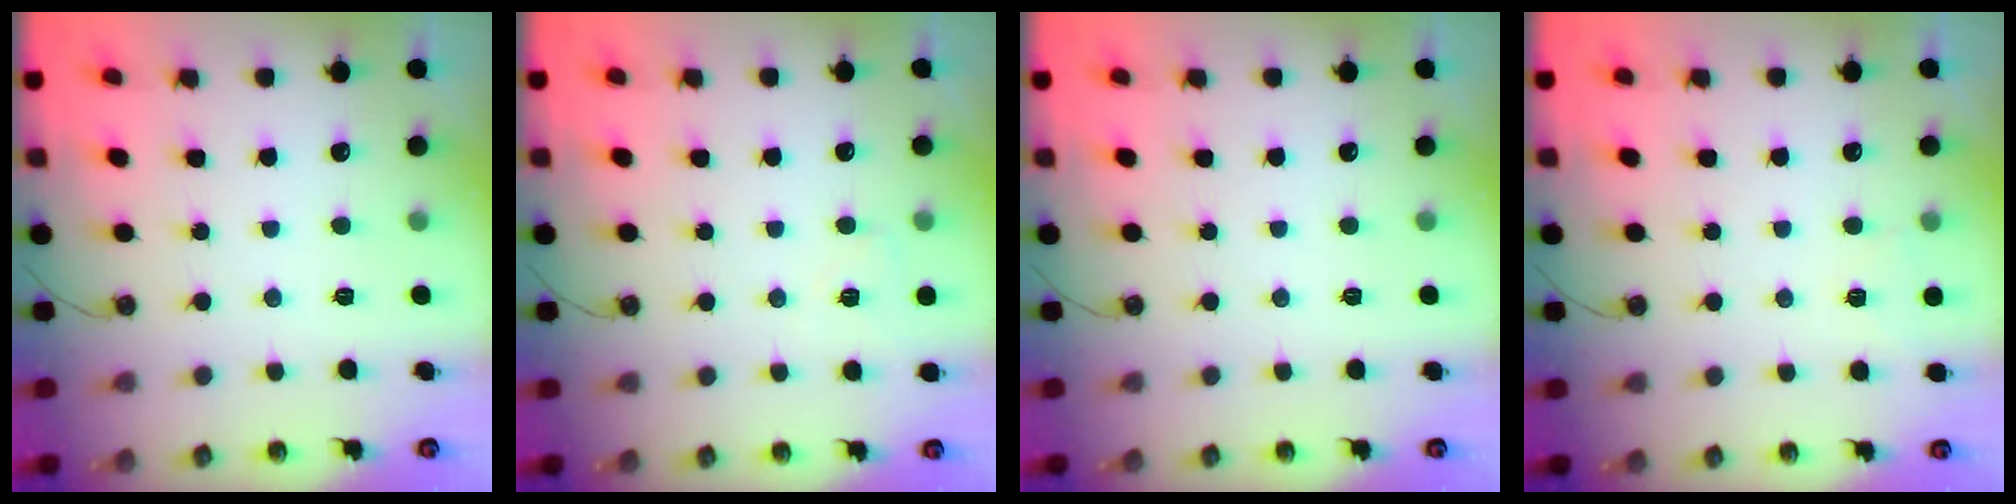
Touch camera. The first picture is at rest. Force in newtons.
{"total": 5.1, "press": 4.5, "slide": 2.3}
{"total": 0.0}
{"total": 3.5, "press": 3.5, "slide": 0.2}